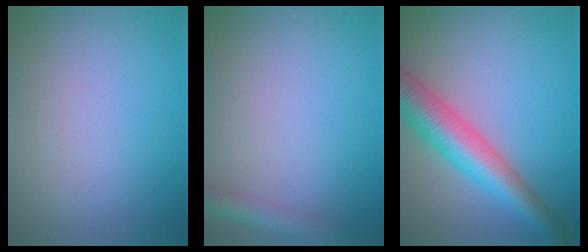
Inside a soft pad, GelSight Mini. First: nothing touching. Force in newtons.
{"total": 2.4, "press": 2.4, "slide": 0.1}
{"total": 6.9, "press": 6.9, "slide": 0.3}